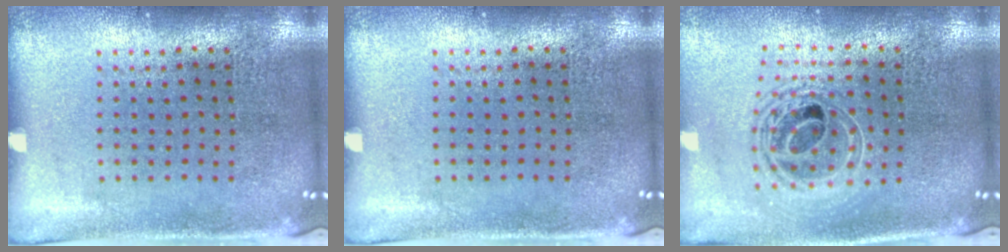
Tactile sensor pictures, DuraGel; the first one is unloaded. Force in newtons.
{"total": 0.0}
{"total": 2.0, "press": 1.5, "slide": 1.2}